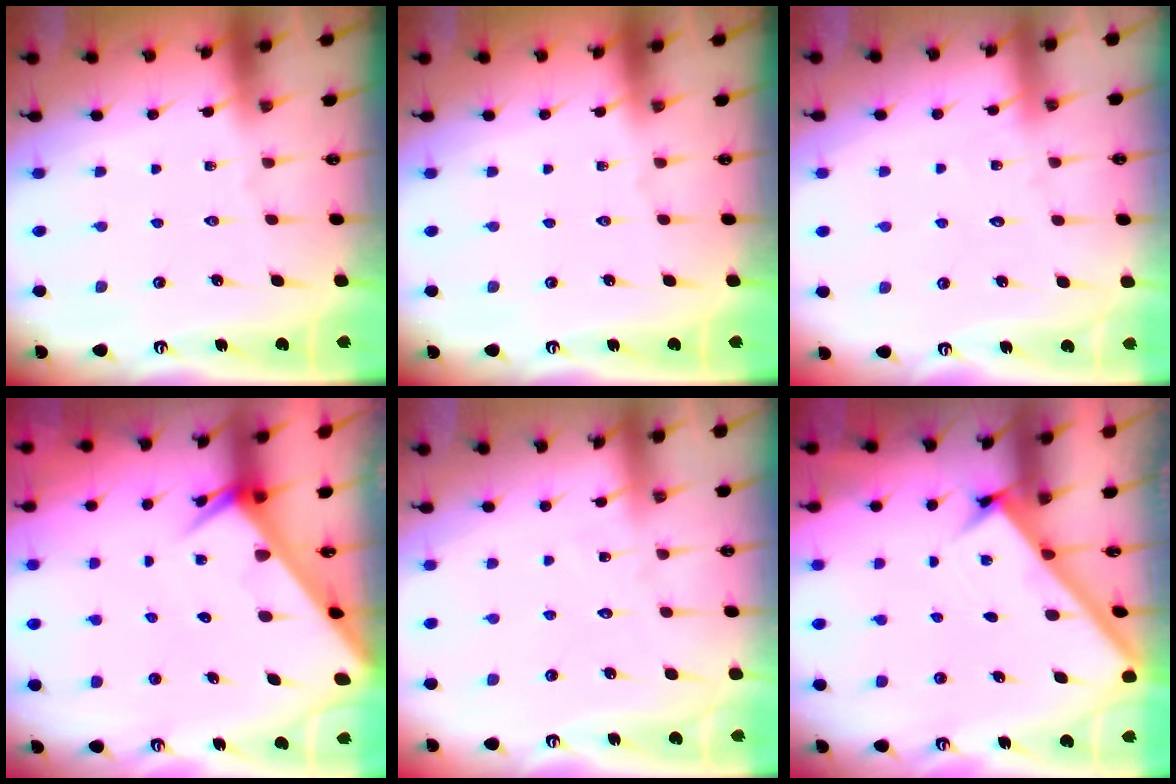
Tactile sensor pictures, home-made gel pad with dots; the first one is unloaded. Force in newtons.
{"total": 0.0}
{"total": 4.2, "press": 4.2, "slide": 0.5}
{"total": 4.7, "press": 4.7, "slide": 0.4}
{"total": 6.2, "press": 6.2, "slide": 0.5}
{"total": 2.7, "press": 2.7, "slide": 0.4}